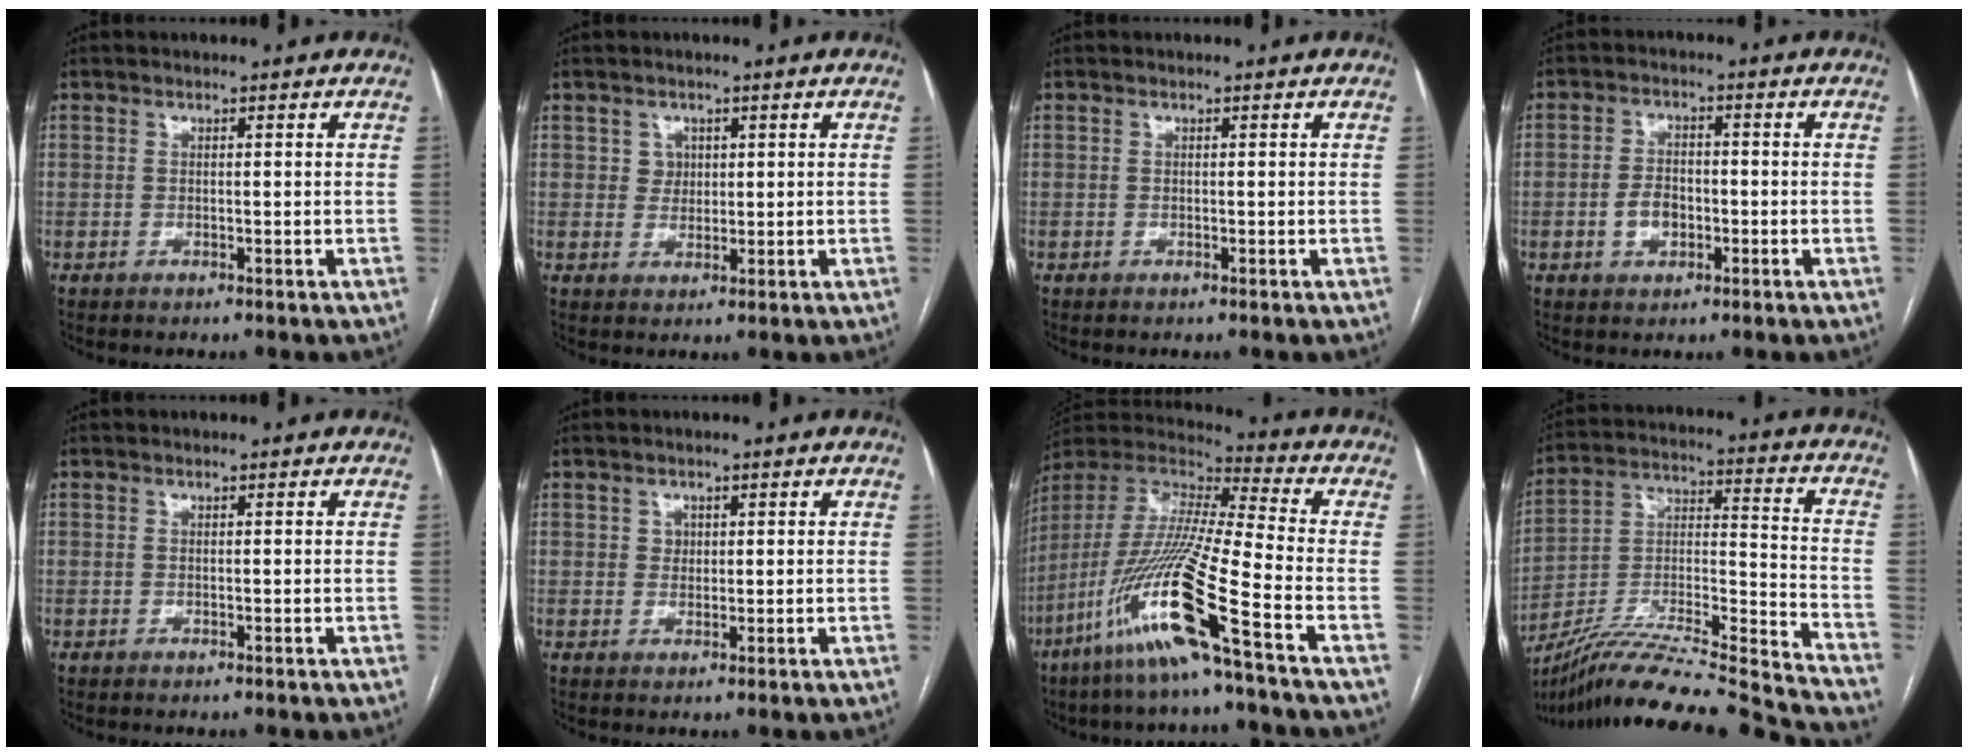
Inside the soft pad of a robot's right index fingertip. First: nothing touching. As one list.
[{"total": 2.3, "force": [0.9, 2.0, 0.5], "torque": [-0.005, -0.001, 0.013]}, {"total": 0.0}, {"total": 4.3, "force": [-1.2, 2.8, 3.1], "torque": [-0.060, 0.007, -0.020]}, {"total": 0.0}, {"total": 1.5, "force": [0.5, 1.3, 0.5], "torque": [-0.005, -0.002, 0.007]}, {"total": 19.2, "force": [-9.5, -0.9, 16.7], "torque": [-0.368, -0.042, -0.194]}, {"total": 26.6, "force": [-24.0, -1.0, 11.4], "torque": [-0.176, -0.021, -0.384]}]